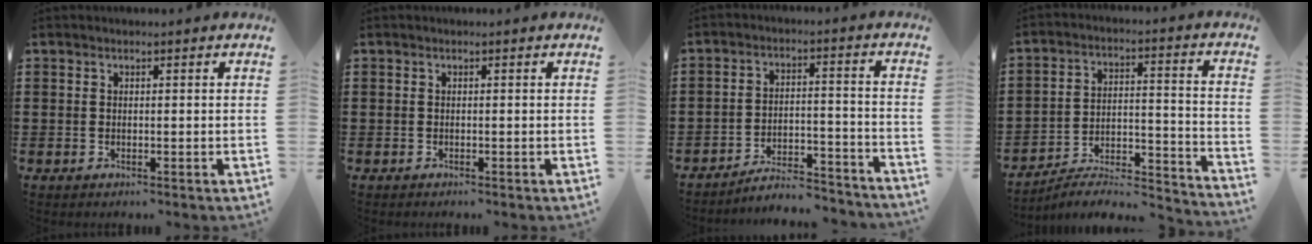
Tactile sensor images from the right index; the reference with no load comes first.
{"total": 0.0}
{"total": 5.6, "force": [-5.3, 0.5, 1.5], "torque": [-0.033, 0.002, -0.107]}
{"total": 4.8, "force": [-4.3, 1.3, 1.8], "torque": [-0.031, -0.003, -0.087]}